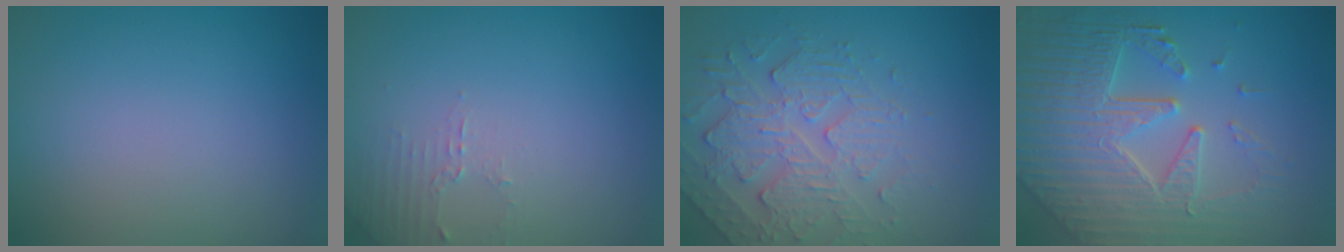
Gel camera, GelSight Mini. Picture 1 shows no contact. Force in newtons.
{"total": 1.4, "press": 1.4, "slide": 0.4}
{"total": 4.8, "press": 3.6, "slide": 3.1}
{"total": 7.7, "press": 6.0, "slide": 4.8}